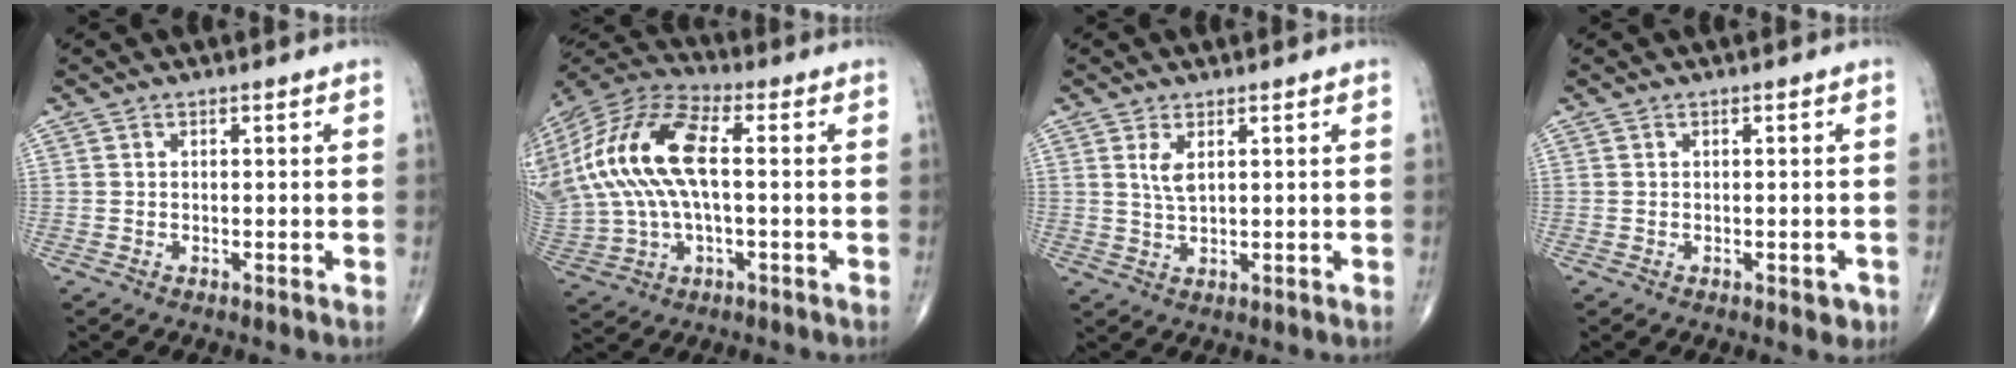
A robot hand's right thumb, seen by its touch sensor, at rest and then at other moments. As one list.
[{"total": 24.2, "force": [2.4, 12.4, 20.7], "torque": [-0.475, 0.030, 0.045]}, {"total": 3.0, "force": [1.2, 1.2, 2.5], "torque": [-0.051, -0.007, 0.031]}, {"total": 1.7, "force": [-0.7, 1.0, 1.2], "torque": [-0.003, 0.000, -0.006]}]